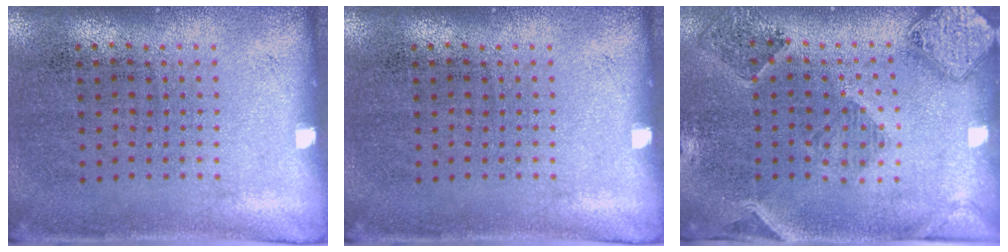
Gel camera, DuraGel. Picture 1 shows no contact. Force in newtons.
{"total": 0.0}
{"total": 1.5, "press": 1.5, "slide": 0.3}